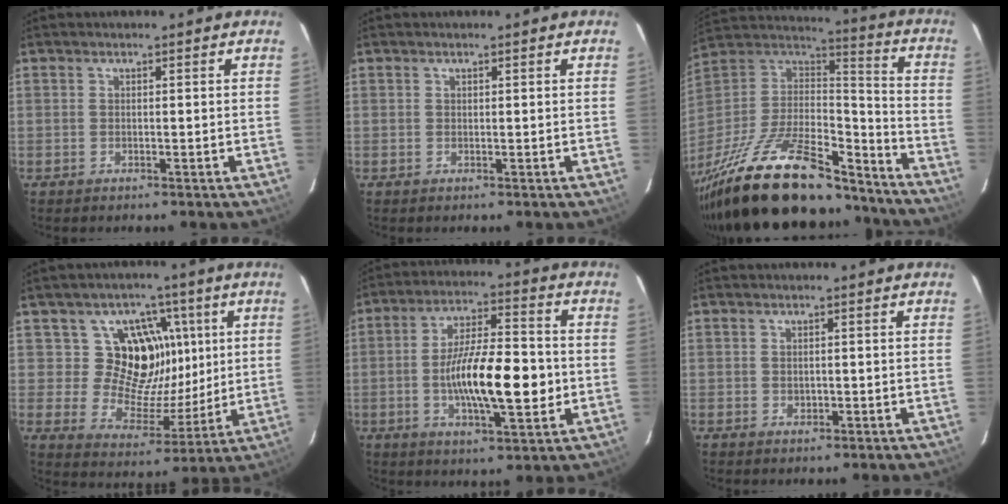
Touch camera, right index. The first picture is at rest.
{"total": 0.0}
{"total": 34.7, "force": [-25.5, 12.1, 20.2], "torque": [-0.394, -0.024, -0.395]}
{"total": 12.7, "force": [4.1, 11.2, 4.4], "torque": [-0.080, -0.009, 0.071]}
{"total": 15.1, "force": [-2.4, 4.1, 14.3], "torque": [-0.256, 0.000, -0.038]}
{"total": 1.3, "force": [-0.1, 1.1, 0.8], "torque": [-0.012, 0.002, -0.001]}